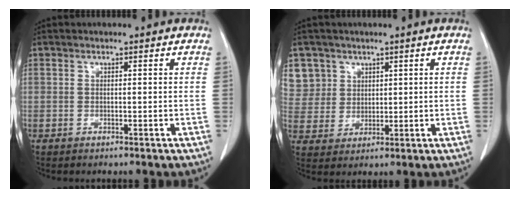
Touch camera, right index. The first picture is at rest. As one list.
[{"total": 7.9, "force": [4.2, 6.7, 0.0], "torque": [0.001, 0.013, 0.096]}]